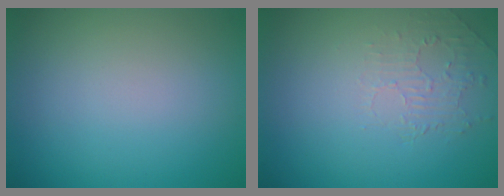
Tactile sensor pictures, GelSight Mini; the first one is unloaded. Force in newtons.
{"total": 1.9, "press": 0.3, "slide": 1.9}